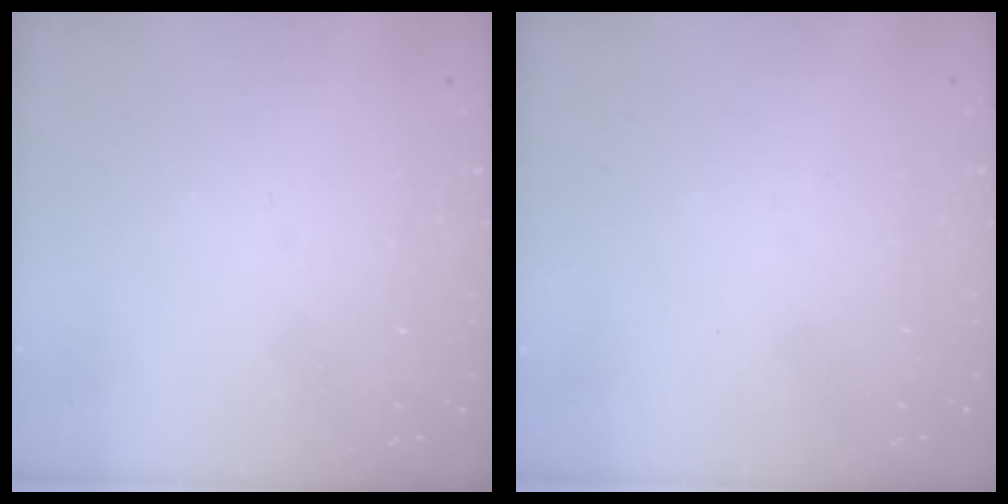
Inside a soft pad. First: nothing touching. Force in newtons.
{"total": 1.5, "press": 1.5, "slide": 0.1}